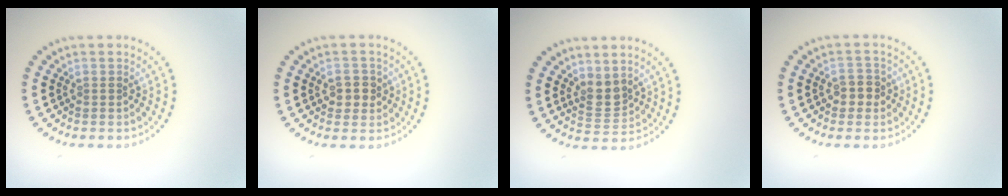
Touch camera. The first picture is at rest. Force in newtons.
{"total": 2.1, "press": 2.0, "slide": 0.7}
{"total": 2.2, "press": 1.8, "slide": 1.3}
{"total": 2.1, "press": 1.9, "slide": 0.7}